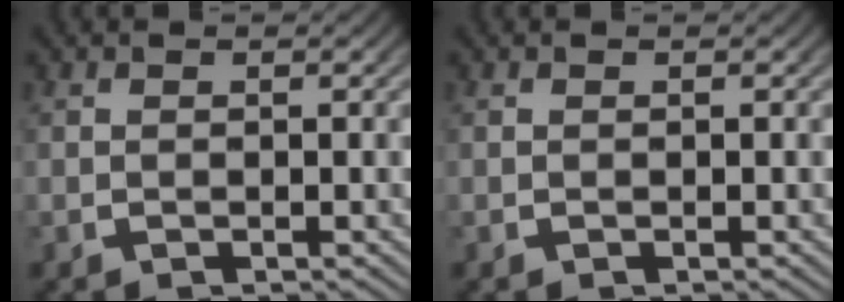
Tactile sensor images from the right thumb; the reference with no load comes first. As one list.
[{"total": 0.0}]